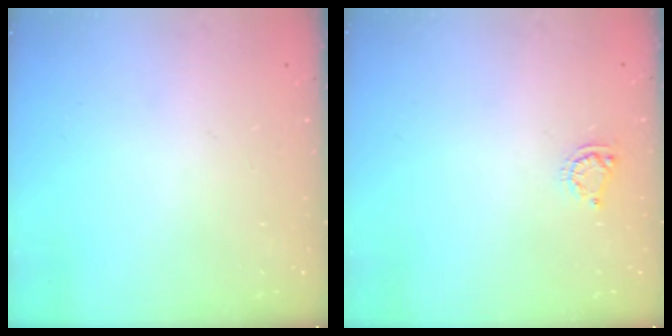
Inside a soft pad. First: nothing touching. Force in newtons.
{"total": 4.9, "press": 4.8, "slide": 0.5}